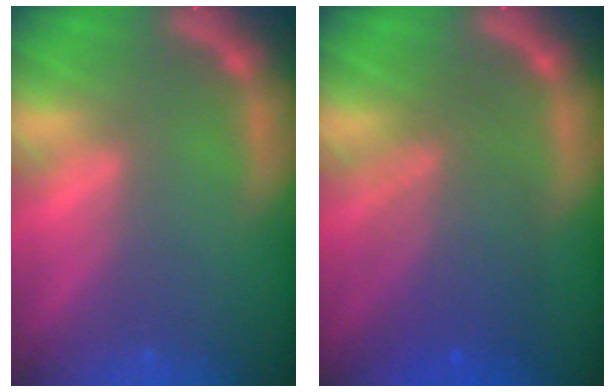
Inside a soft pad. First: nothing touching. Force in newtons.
{"total": 6.6}